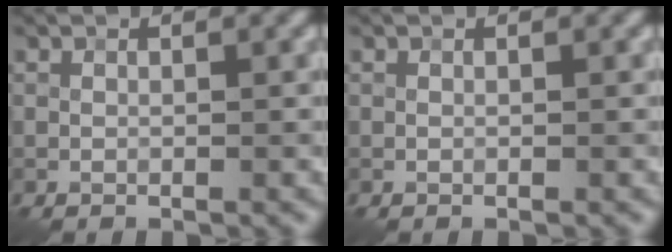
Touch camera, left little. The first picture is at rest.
{"total": 0.0}